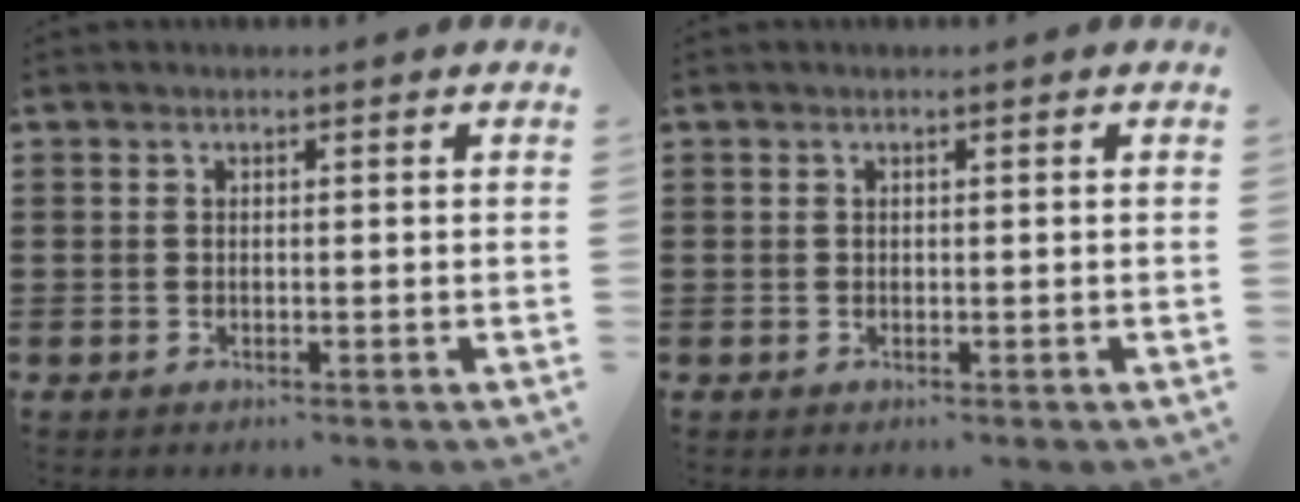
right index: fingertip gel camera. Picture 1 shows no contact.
{"total": 0.0}